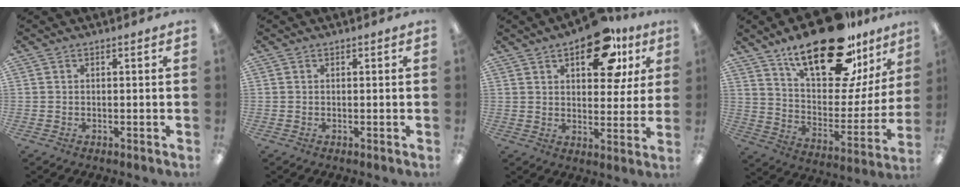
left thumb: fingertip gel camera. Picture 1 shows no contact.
{"total": 0.0}
{"total": 15.6, "force": [9.0, 7.9, 10.0], "torque": [-0.127, -0.032, 0.148]}
{"total": 26.7, "force": [18.0, 11.0, 16.4], "torque": [-0.245, -0.110, 0.304]}